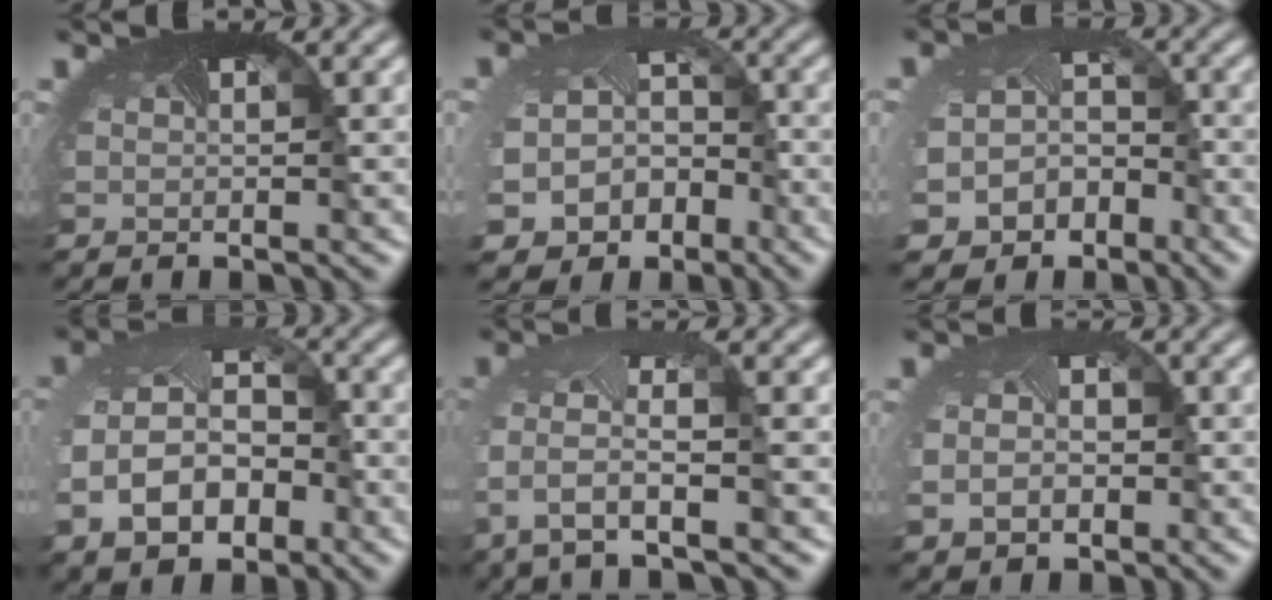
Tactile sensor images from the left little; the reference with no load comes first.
{"total": 8.0, "force": [-4.3, 6.3, 2.3], "torque": [-0.049, -0.039, -0.057]}
{"total": 7.0, "force": [-4.4, 5.2, 1.7], "torque": [-0.039, -0.028, -0.055]}
{"total": 6.7, "force": [-2.0, 4.9, 4.1], "torque": [-0.105, -0.019, -0.032]}
{"total": 4.0, "force": [-1.6, 1.2, 3.4], "torque": [-0.103, -0.009, -0.037]}
{"total": 3.4, "force": [-0.6, 2.7, 1.9], "torque": [-0.044, -0.020, -0.002]}